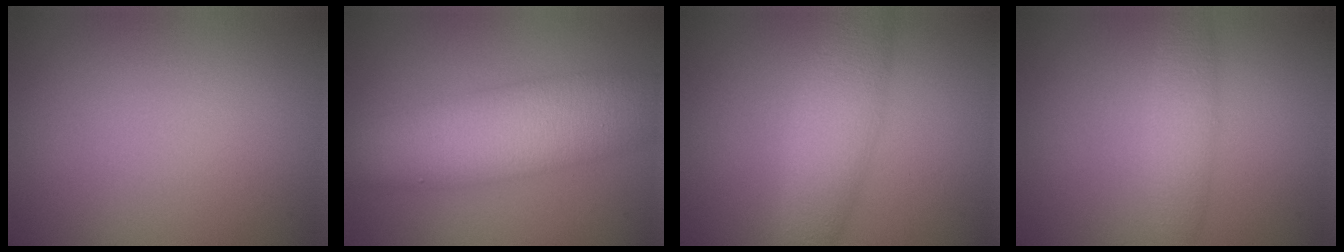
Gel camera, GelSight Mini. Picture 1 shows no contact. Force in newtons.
{"total": 8.1, "press": 8.1, "slide": 0.0}
{"total": 4.4, "press": 4.4, "slide": 0.1}
{"total": 2.5, "press": 2.5, "slide": 0.1}